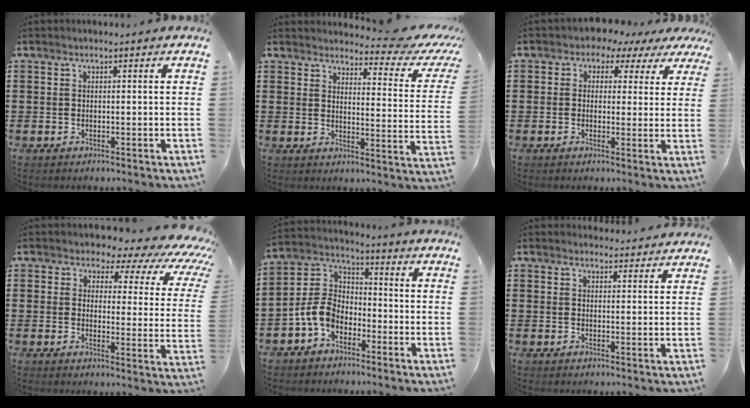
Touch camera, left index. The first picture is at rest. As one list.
[{"total": 4.6, "force": [3.8, 0.9, 2.4], "torque": [-0.043, -0.031, 0.057]}, {"total": 2.8, "force": [1.7, 2.1, 0.8], "torque": [-0.036, -0.005, 0.023]}, {"total": 4.7, "force": [3.3, 2.4, 2.3], "torque": [-0.048, -0.022, 0.049]}, {"total": 6.5, "force": [-3.3, 4.3, 3.6], "torque": [-0.112, 0.000, -0.077]}, {"total": 2.7, "force": [2.6, 0.6, 0.1], "torque": [-0.001, -0.011, 0.048]}]